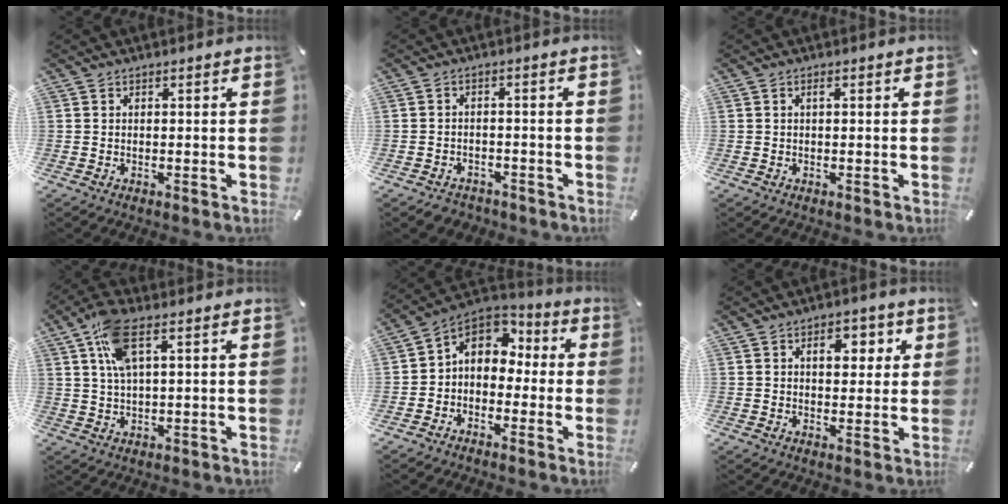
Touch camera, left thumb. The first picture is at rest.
{"total": 3.1, "force": [-2.4, 1.8, 0.5], "torque": [-0.006, 0.014, -0.048]}
{"total": 0.8, "force": [0.2, 0.2, 0.7], "torque": [-0.014, 0.002, 0.003]}
{"total": 9.3, "force": [3.8, 3.4, 7.8], "torque": [-0.157, 0.002, 0.068]}
{"total": 7.6, "force": [0.8, 6.8, 3.4], "torque": [-0.072, 0.004, 0.014]}
{"total": 6.2, "force": [2.0, 4.1, 4.1], "torque": [-0.038, -0.008, 0.019]}